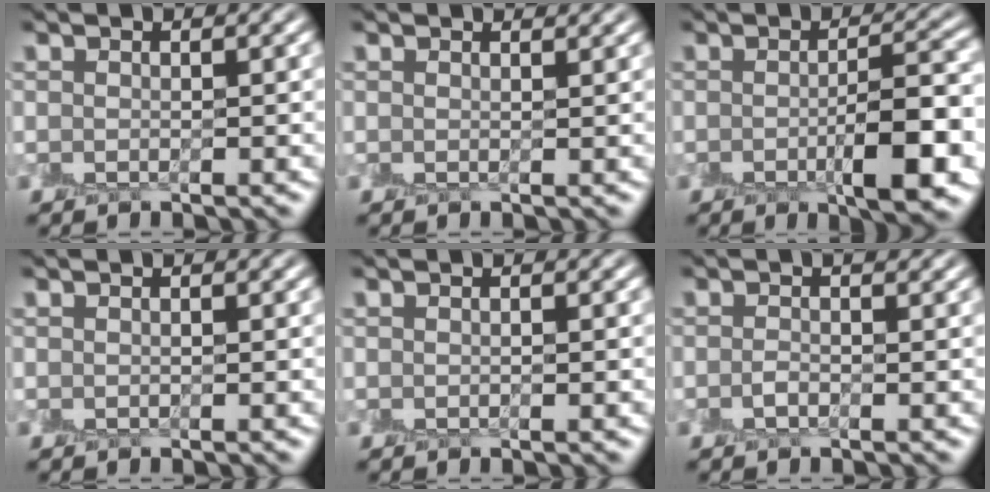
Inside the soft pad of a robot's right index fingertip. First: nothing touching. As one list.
[{"total": 1.0, "force": [0.8, 0.2, 0.5], "torque": [-0.006, -0.003, 0.003]}, {"total": 5.8, "force": [-1.1, 1.4, 5.5], "torque": [-0.072, 0.003, -0.015]}, {"total": 0.0}, {"total": 0.0}, {"total": 0.6, "force": [-0.1, 0.1, 0.5], "torque": [-0.013, 0.002, -0.003]}]